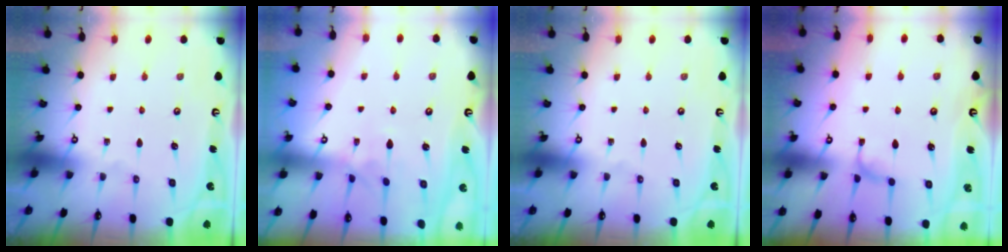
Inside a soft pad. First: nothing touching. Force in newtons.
{"total": 3.9, "press": 3.9, "slide": 0.4}
{"total": 0.0}
{"total": 1.6, "press": 1.5, "slide": 0.6}